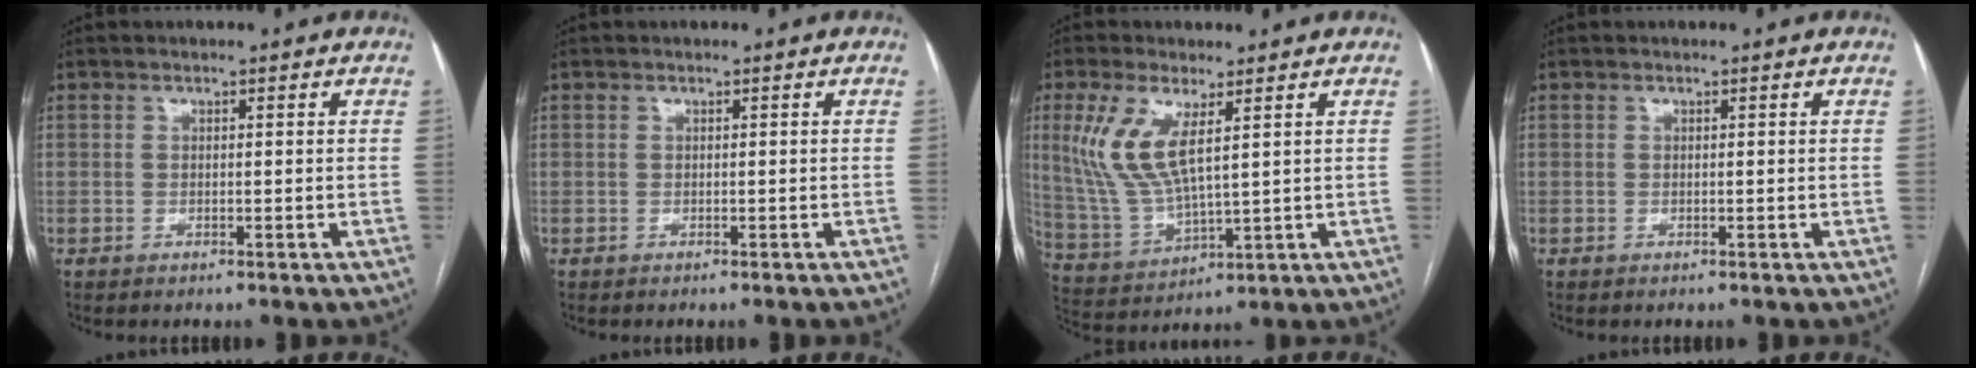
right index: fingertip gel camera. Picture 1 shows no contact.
{"total": 0.9, "force": [-0.8, -0.2, 0.3], "torque": [0.001, 0.005, -0.013]}
{"total": 10.2, "force": [3.7, 2.9, 9.0], "torque": [-0.218, -0.004, 0.086]}
{"total": 0.0}